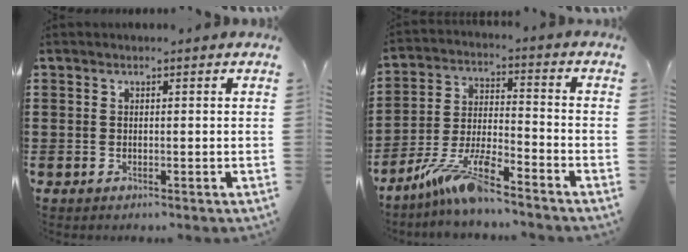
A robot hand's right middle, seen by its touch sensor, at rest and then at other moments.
{"total": 9.4, "force": [-7.5, 1.1, 5.6], "torque": [-0.122, -0.001, -0.149]}